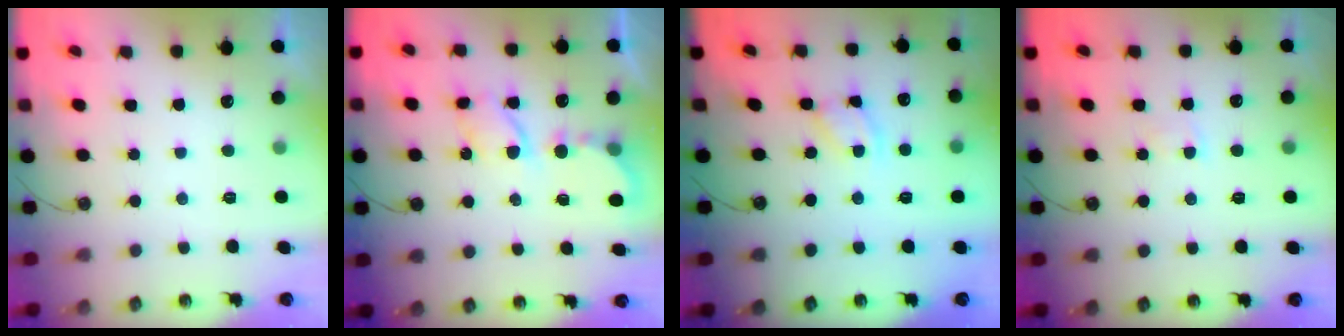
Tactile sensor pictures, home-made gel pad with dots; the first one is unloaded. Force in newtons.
{"total": 6.2, "press": 6.2, "slide": 0.4}
{"total": 4.7, "press": 4.7, "slide": 0.3}
{"total": 1.7, "press": 1.6, "slide": 0.3}